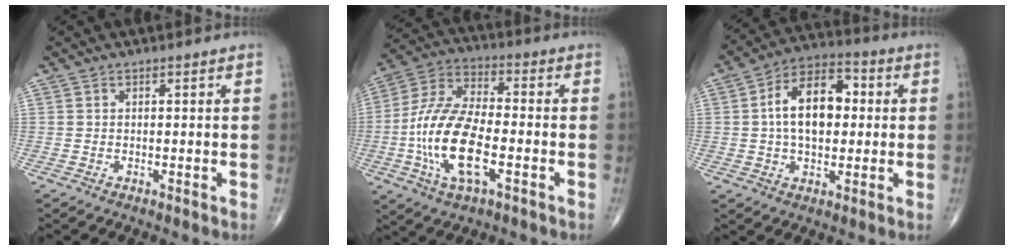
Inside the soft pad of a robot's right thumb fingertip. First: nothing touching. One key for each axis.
{"total": 17.1, "fx": -4.2, "fy": 7.6, "fz": 14.7, "tx": -0.299, "ty": 0.021, "tz": -0.081}
{"total": 13.9, "fx": 1.3, "fy": 8.4, "fz": 11.0, "tx": -0.166, "ty": 0.025, "tz": 0.013}